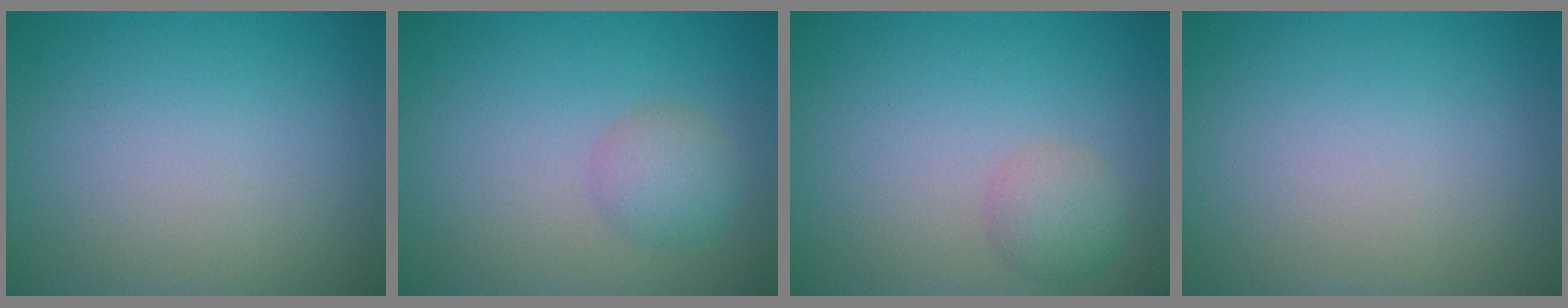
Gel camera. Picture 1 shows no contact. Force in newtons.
{"total": 2.5, "press": 2.5, "slide": 0.1}
{"total": 2.2, "press": 2.2, "slide": 0.1}
{"total": 0.0}